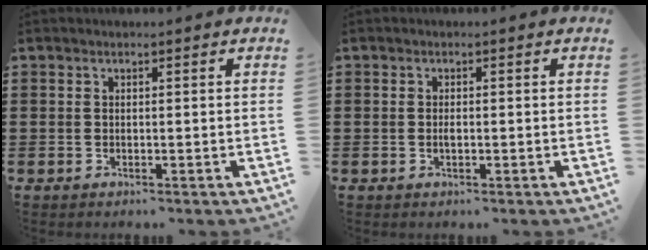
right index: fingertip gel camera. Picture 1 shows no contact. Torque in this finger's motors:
{"motor_torque": [2.14, 0.00, 0.16, 0.05]}